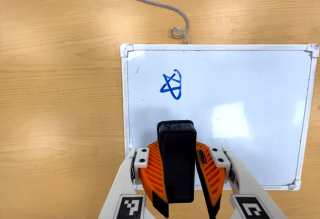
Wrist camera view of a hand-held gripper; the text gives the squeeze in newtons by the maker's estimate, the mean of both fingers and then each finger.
{"total": 11.7, "left": 10.2, "right": 13.3}